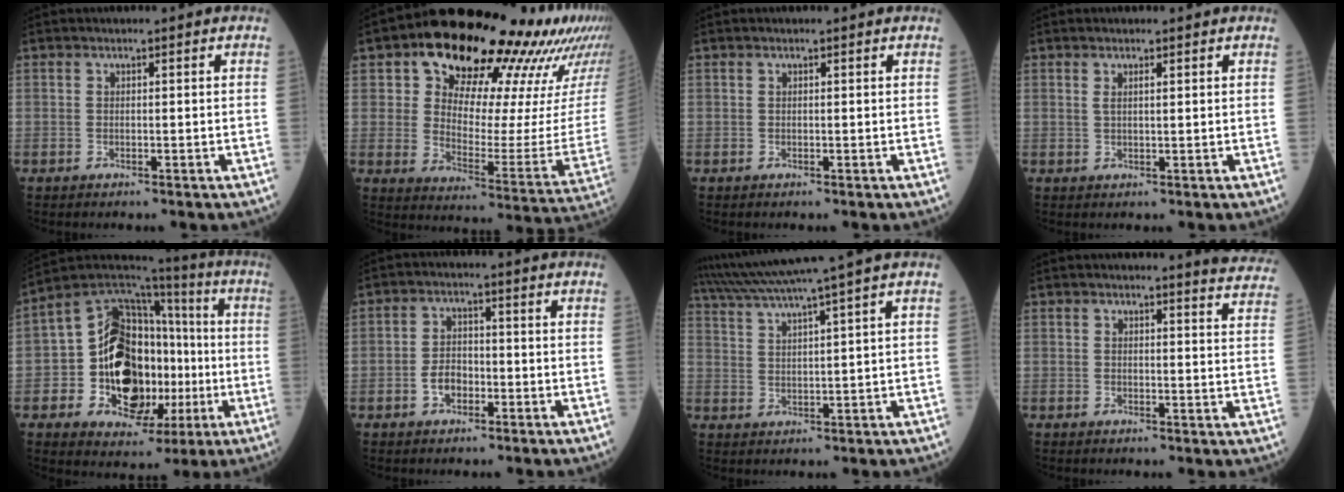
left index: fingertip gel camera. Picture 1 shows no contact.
{"total": 23.3, "force": [17.1, 7.5, 14.0], "torque": [-0.195, -0.012, 0.222]}
{"total": 0.0}
{"total": 1.4, "force": [0.7, 0.1, 1.2], "torque": [-0.029, 0.004, 0.014]}
{"total": 19.5, "force": [-3.3, 12.8, 14.3], "torque": [-0.233, 0.037, -0.044]}
{"total": 4.0, "force": [-1.6, 2.5, 2.6], "torque": [-0.055, 0.009, -0.032]}
{"total": 9.7, "force": [7.9, -2.7, 4.9], "torque": [-0.092, 0.008, 0.135]}
{"total": 7.9, "force": [7.8, 0.1, 1.1], "torque": [0.003, -0.059, 0.057]}